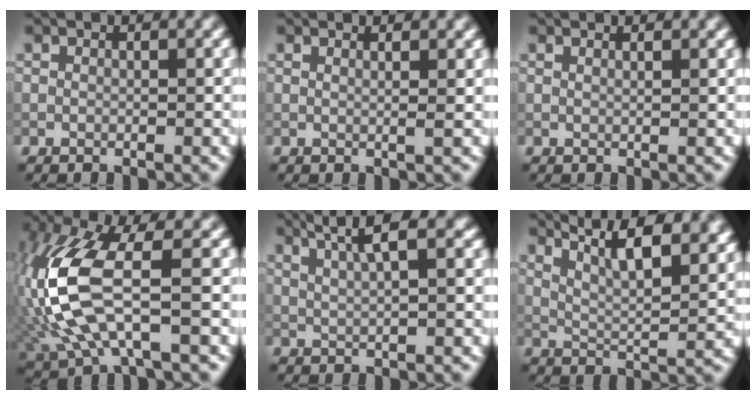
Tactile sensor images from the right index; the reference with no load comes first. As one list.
[{"total": 2.1, "force": [1.3, 0.8, 1.5], "torque": [-0.009, 0.004, -0.001]}, {"total": 1.6, "force": [1.1, 0.7, 0.9], "torque": [-0.002, 0.003, 0.000]}, {"total": 10.5, "force": [-0.5, 4.2, 9.7], "torque": [-0.243, 0.002, -0.013]}, {"total": 4.7, "force": [2.6, 1.5, 3.5], "torque": [-0.043, 0.016, 0.024]}, {"total": 12.1, "force": [8.2, 4.1, 7.9], "torque": [-0.083, 0.041, 0.086]}]